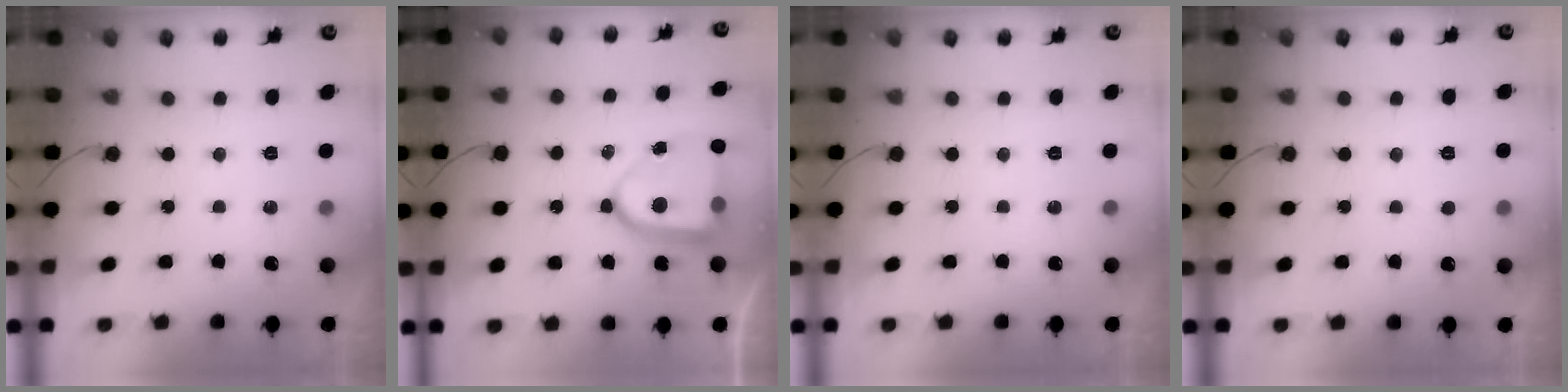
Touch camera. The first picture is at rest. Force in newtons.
{"total": 13.8, "press": 13.7, "slide": 1.4}
{"total": 0.0}
{"total": 1.6, "press": 1.6, "slide": 0.2}